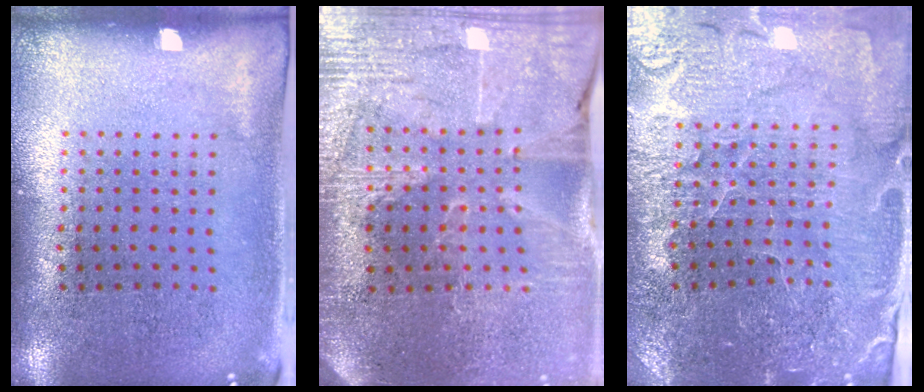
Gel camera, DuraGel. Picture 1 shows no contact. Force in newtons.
{"total": 3.4, "press": 3.3, "slide": 0.8}
{"total": 3.3, "press": 3.3, "slide": 0.3}